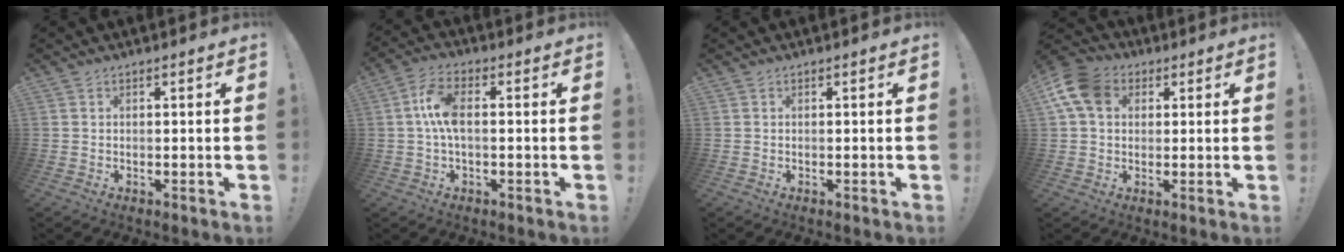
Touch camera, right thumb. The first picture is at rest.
{"total": 8.4, "force": [0.4, 3.8, 7.4], "torque": [-0.158, 0.007, 0.010]}
{"total": 0.0}
{"total": 11.5, "force": [3.5, 8.5, 6.9], "torque": [-0.129, 0.000, 0.071]}